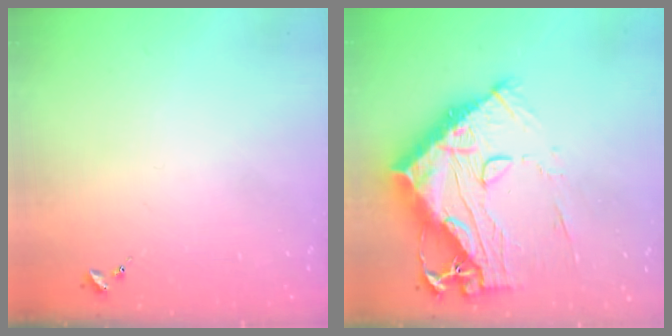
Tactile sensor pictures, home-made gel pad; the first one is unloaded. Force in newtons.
{"total": 23.2, "press": 23.1, "slide": 2.2}